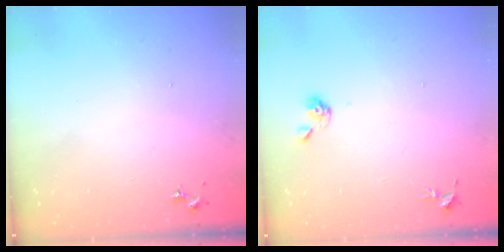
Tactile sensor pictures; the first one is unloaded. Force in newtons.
{"total": 4.8, "press": 4.8, "slide": 0.8}